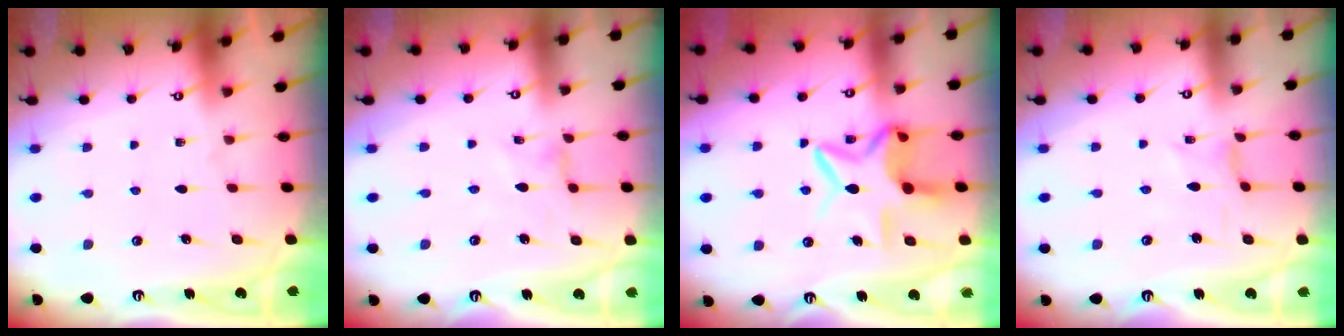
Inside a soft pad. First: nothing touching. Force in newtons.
{"total": 0.0}
{"total": 11.0, "press": 11.0, "slide": 1.0}
{"total": 0.0}